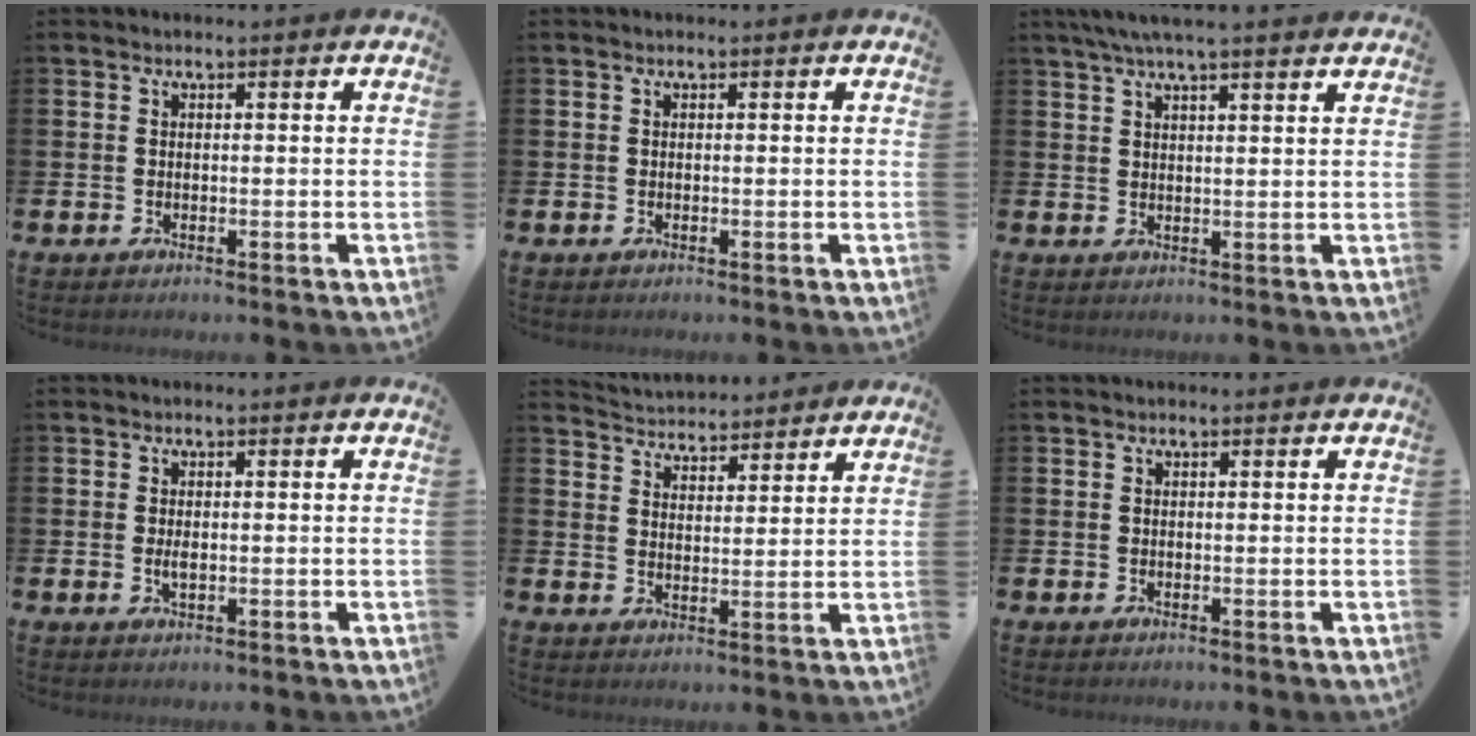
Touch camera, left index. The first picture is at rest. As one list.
[{"total": 0.0}, {"total": 4.5, "force": [3.9, -0.3, 2.2], "torque": [-0.053, -0.006, 0.071]}, {"total": 1.4, "force": [0.0, 0.6, 1.3], "torque": [-0.025, 0.002, -0.001]}, {"total": 4.2, "force": [4.1, 0.7, -0.4], "torque": [-0.008, -0.030, 0.073]}, {"total": 0.0}]